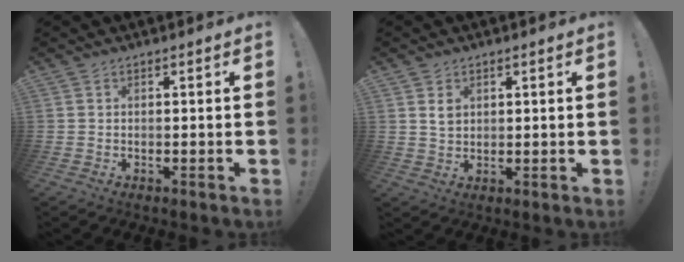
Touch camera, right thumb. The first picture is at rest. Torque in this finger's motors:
{"motor_torque": [-0.15, 0.19, -0.06, 0.08, 0.00]}